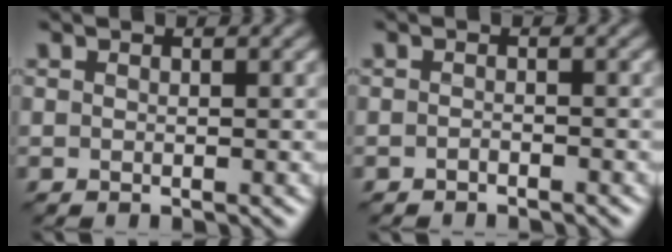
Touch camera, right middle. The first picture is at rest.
{"total": 0.7, "force": [-0.6, -0.1, -0.1], "torque": [-0.001, 0.003, -0.013]}